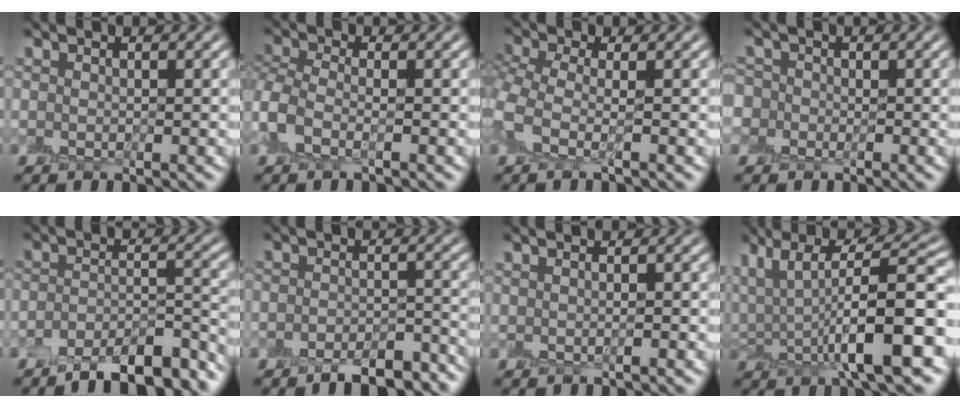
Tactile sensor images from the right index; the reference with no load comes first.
{"total": 2.3, "force": [-1.1, 1.3, 1.6], "torque": [-0.046, 0.004, -0.033]}
{"total": 1.9, "force": [-0.6, 0.7, 1.6], "torque": [-0.045, 0.000, -0.024]}
{"total": 2.8, "force": [-0.4, 2.7, 0.6], "torque": [0.012, 0.015, -0.037]}
{"total": 7.8, "force": [-6.4, 2.1, 4.0], "torque": [-0.058, -0.003, -0.100]}
{"total": 5.5, "force": [-4.5, 1.6, 2.6], "torque": [-0.038, -0.004, -0.064]}
{"total": 1.1, "force": [0.2, 0.5, 1.0], "torque": [-0.012, -0.006, -0.005]}
{"total": 11.3, "force": [-0.2, 3.6, 10.8], "torque": [-0.167, 0.015, -0.009]}